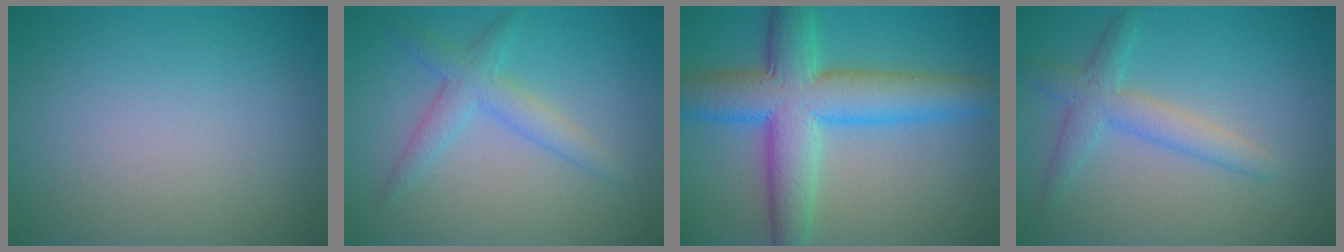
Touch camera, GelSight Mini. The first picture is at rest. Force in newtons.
{"total": 2.8, "press": 2.8, "slide": 0.1}
{"total": 8.9, "press": 8.9, "slide": 0.1}
{"total": 3.1, "press": 3.1, "slide": 0.2}